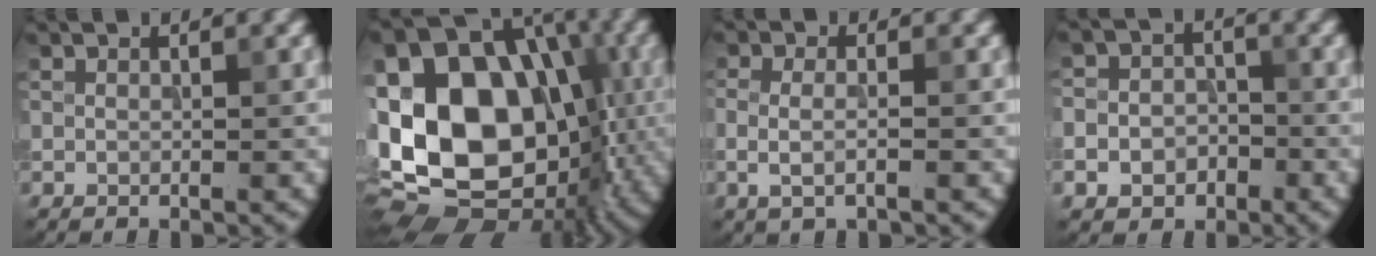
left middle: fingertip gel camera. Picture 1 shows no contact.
{"total": 18.9, "force": [-1.4, 13.7, 12.9], "torque": [-0.243, 0.009, -0.033]}
{"total": 1.9, "force": [-0.4, 0.7, 1.8], "torque": [-0.042, -0.007, -0.010]}
{"total": 5.2, "force": [-2.2, 4.3, 1.9], "torque": [-0.011, -0.008, -0.047]}